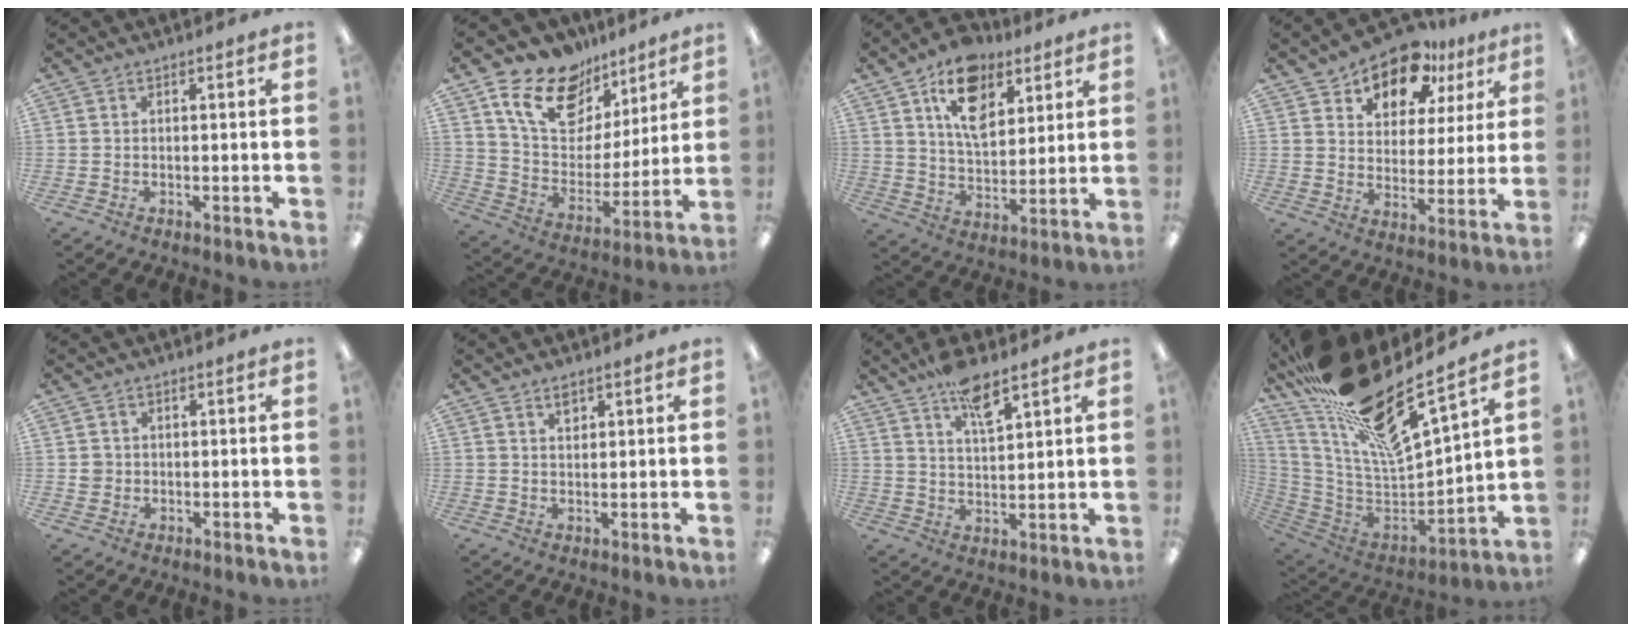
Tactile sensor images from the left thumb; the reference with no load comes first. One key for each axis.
{"total": 18.3, "fx": 11.9, "fy": 11.3, "fz": 8.2, "tx": -0.154, "ty": -0.058, "tz": 0.218}
{"total": 14.4, "fx": 8.2, "fy": 8.5, "fz": 8.3, "tx": -0.119, "ty": -0.028, "tz": 0.144}
{"total": 11.6, "fx": 8.8, "fy": 6.5, "fz": 3.8, "tx": -0.066, "ty": -0.062, "tz": 0.160}
{"total": 2.3, "fx": 0.0, "fy": 2.2, "fz": 0.4, "tx": -0.002, "ty": 0.001, "tz": -0.005}
{"total": 2.4, "fx": 1.6, "fy": 1.2, "fz": 1.2, "tx": -0.011, "ty": -0.006, "tz": 0.026}
{"total": 8.4, "fx": 6.1, "fy": 2.5, "fz": 5.3, "tx": -0.094, "ty": -0.029, "tz": 0.106}
{"total": 24.1, "fx": 17.8, "fy": 5.8, "fz": 15.2, "tx": -0.258, "ty": -0.126, "tz": 0.296}